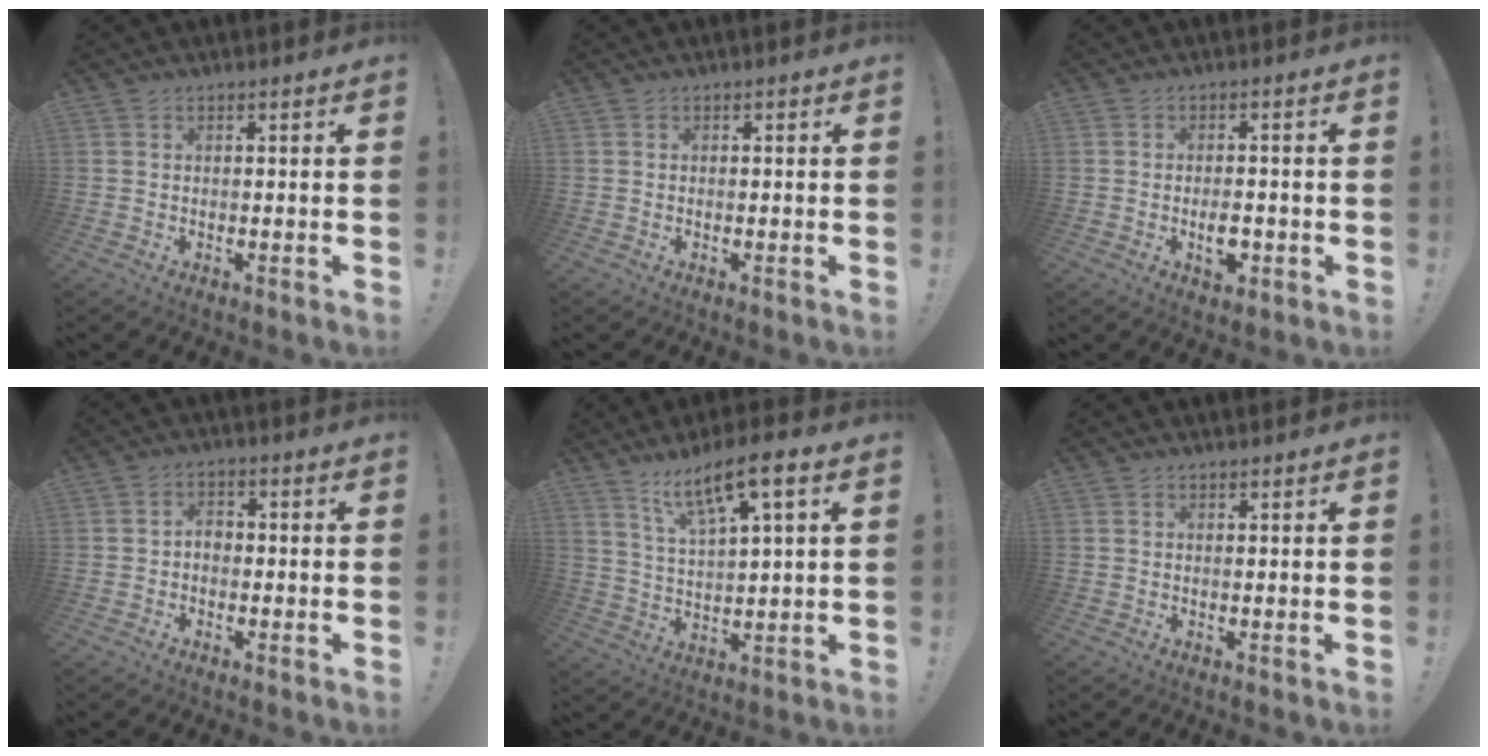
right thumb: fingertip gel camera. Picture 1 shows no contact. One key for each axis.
{"total": 0.0}
{"total": 4.9, "fx": -1.8, "fy": 2.6, "fz": 3.8, "tx": -0.049, "ty": 0.009, "tz": -0.028}
{"total": 2.8, "fx": -1.1, "fy": 1.9, "fz": 1.7, "tx": -0.035, "ty": 0.011, "tz": -0.020}
{"total": 11.1, "fx": 6.8, "fy": 2.3, "fz": 8.5, "tx": -0.141, "ty": -0.030, "tz": 0.112}
{"total": 0.6, "fx": 0.6, "fy": 0.0, "fz": -0.2, "tx": 0.013, "ty": -0.004, "tz": 0.010}